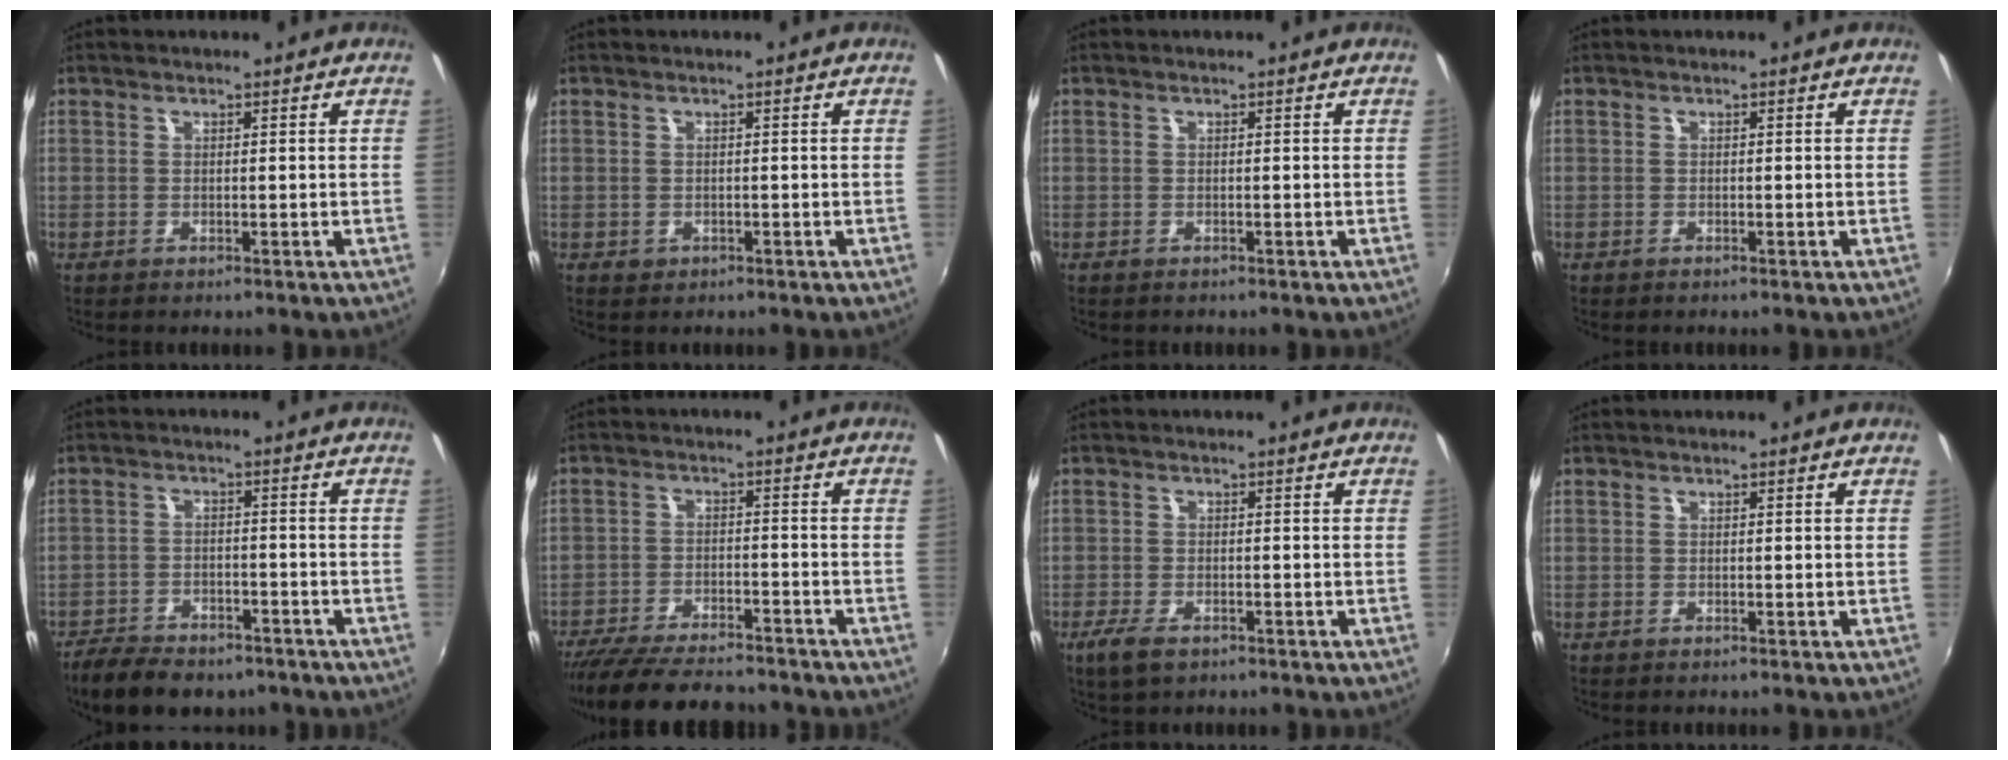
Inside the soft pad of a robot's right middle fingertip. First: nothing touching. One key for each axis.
{"total": 1.0, "fx": -0.4, "fy": 0.8, "fz": 0.4, "tx": -0.006, "ty": -0.002, "tz": -0.003}
{"total": 0.0}
{"total": 0.0}
{"total": 11.8, "fx": -9.1, "fy": 5.0, "fz": 5.7, "tx": -0.135, "ty": -0.017, "tz": -0.145}
{"total": 16.2, "fx": -14.0, "fy": 3.7, "fz": 7.1, "tx": -0.150, "ty": -0.024, "tz": -0.219}
{"total": 4.5, "fx": -2.9, "fy": 1.9, "fz": 2.9, "tx": -0.073, "ty": -0.011, "tz": -0.053}
{"total": 0.0}